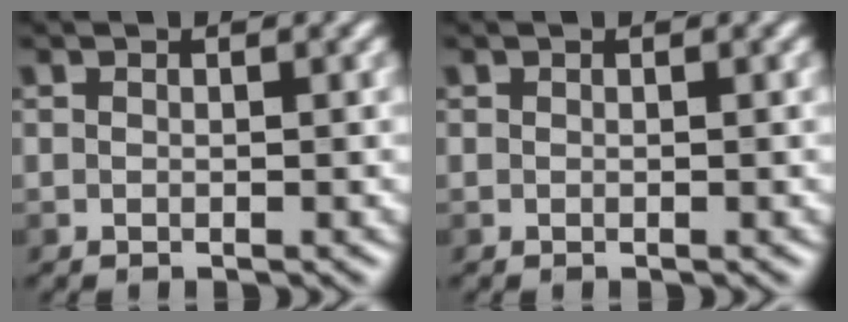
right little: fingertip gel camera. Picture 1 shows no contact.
{"total": 0.0}